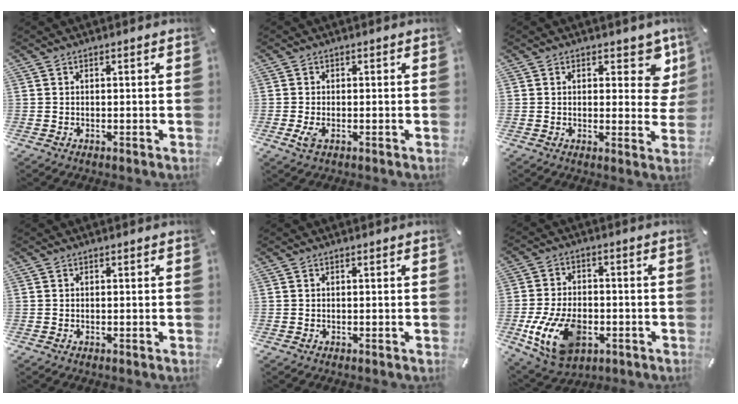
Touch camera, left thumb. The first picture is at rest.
{"total": 2.6, "force": [-0.8, 1.3, 2.1], "torque": [-0.049, -0.005, -0.016]}
{"total": 8.1, "force": [4.2, 4.5, 5.3], "torque": [-0.039, -0.029, 0.065]}
{"total": 0.0}
{"total": 0.0}
{"total": 15.3, "force": [-4.6, 10.0, 10.6], "torque": [-0.211, 0.007, -0.079]}